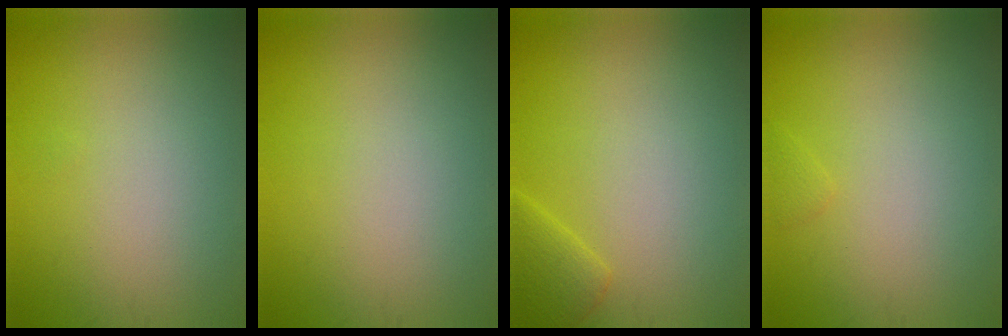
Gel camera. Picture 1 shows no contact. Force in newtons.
{"total": 0.0}
{"total": 2.0, "press": 2.0, "slide": 0.1}
{"total": 0.5, "press": 0.5, "slide": 0.0}